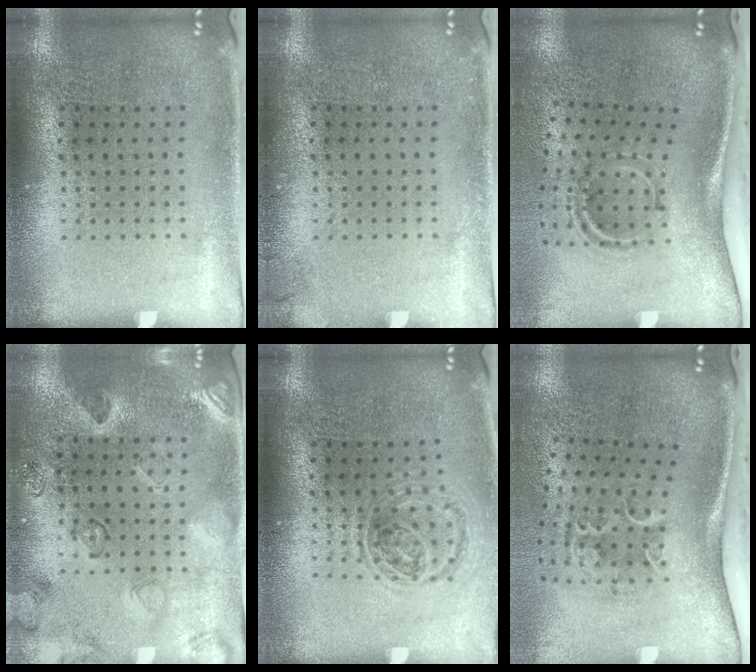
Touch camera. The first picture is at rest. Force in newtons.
{"total": 0.7, "press": 0.7, "slide": 0.2}
{"total": 2.1, "press": 1.2, "slide": 1.8}
{"total": 2.3, "press": 2.0, "slide": 1.1}
{"total": 0.9, "press": 0.9, "slide": 0.1}
{"total": 2.3, "press": 1.4, "slide": 1.9}